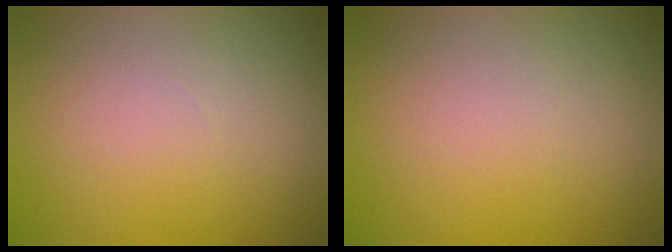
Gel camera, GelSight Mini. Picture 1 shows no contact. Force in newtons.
{"total": 0.0}